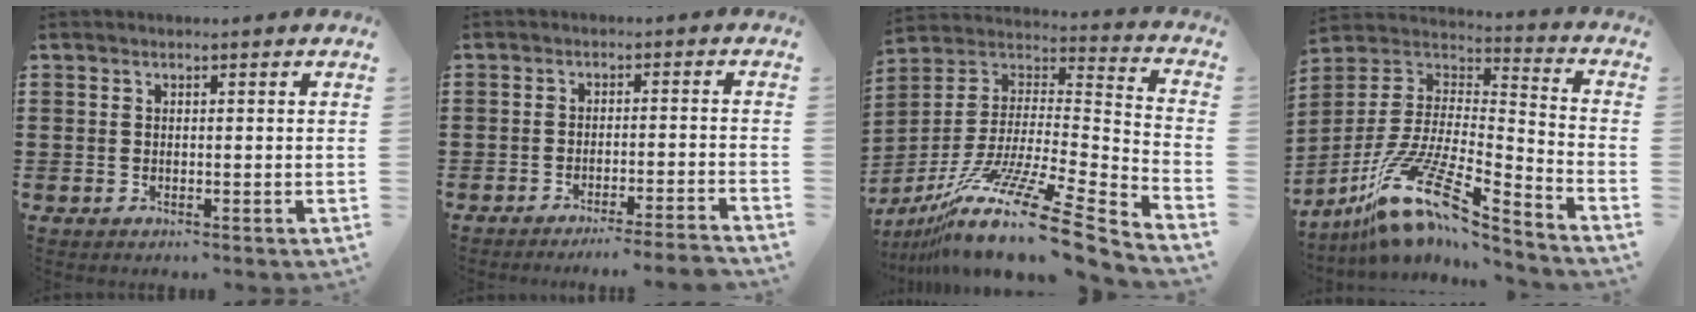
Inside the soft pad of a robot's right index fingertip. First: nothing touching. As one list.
[{"total": 3.1, "force": [-2.8, -0.7, 0.9], "torque": [-0.015, -0.005, -0.057]}, {"total": 15.8, "force": [-11.7, 1.0, 10.6], "torque": [-0.199, 0.018, -0.213]}, {"total": 12.1, "force": [-8.4, 2.3, 8.5], "torque": [-0.175, -0.003, -0.163]}]